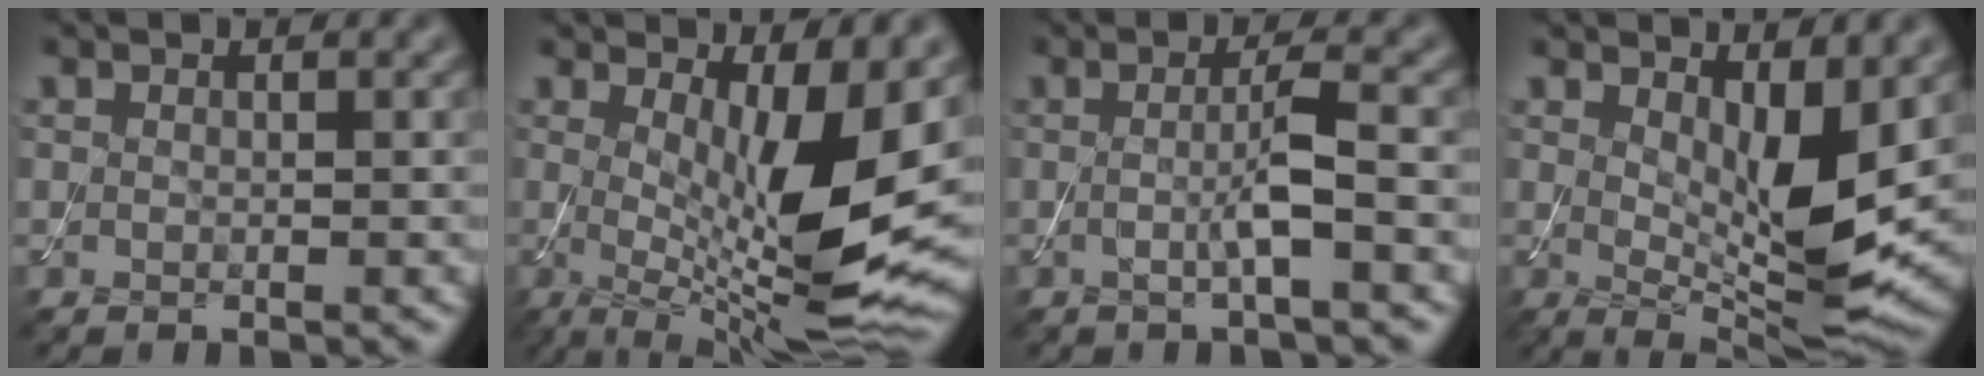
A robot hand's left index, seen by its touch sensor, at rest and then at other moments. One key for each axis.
{"total": 12.0, "fx": 1.3, "fy": 3.4, "fz": 11.4, "tx": -0.169, "ty": -0.026, "tz": 0.026}
{"total": 2.9, "fx": -0.3, "fy": 0.2, "fz": 2.9, "tx": -0.057, "ty": -0.004, "tz": -0.010}
{"total": 7.6, "fx": 1.3, "fy": 2.5, "fz": 7.0, "tx": -0.114, "ty": -0.024, "tz": 0.030}